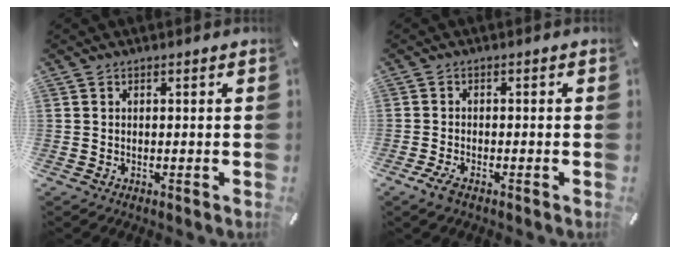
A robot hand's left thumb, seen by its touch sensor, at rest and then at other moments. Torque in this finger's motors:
{"motor_torque": [-0.03, 0.03, 0.02, 0.02, 0.00]}